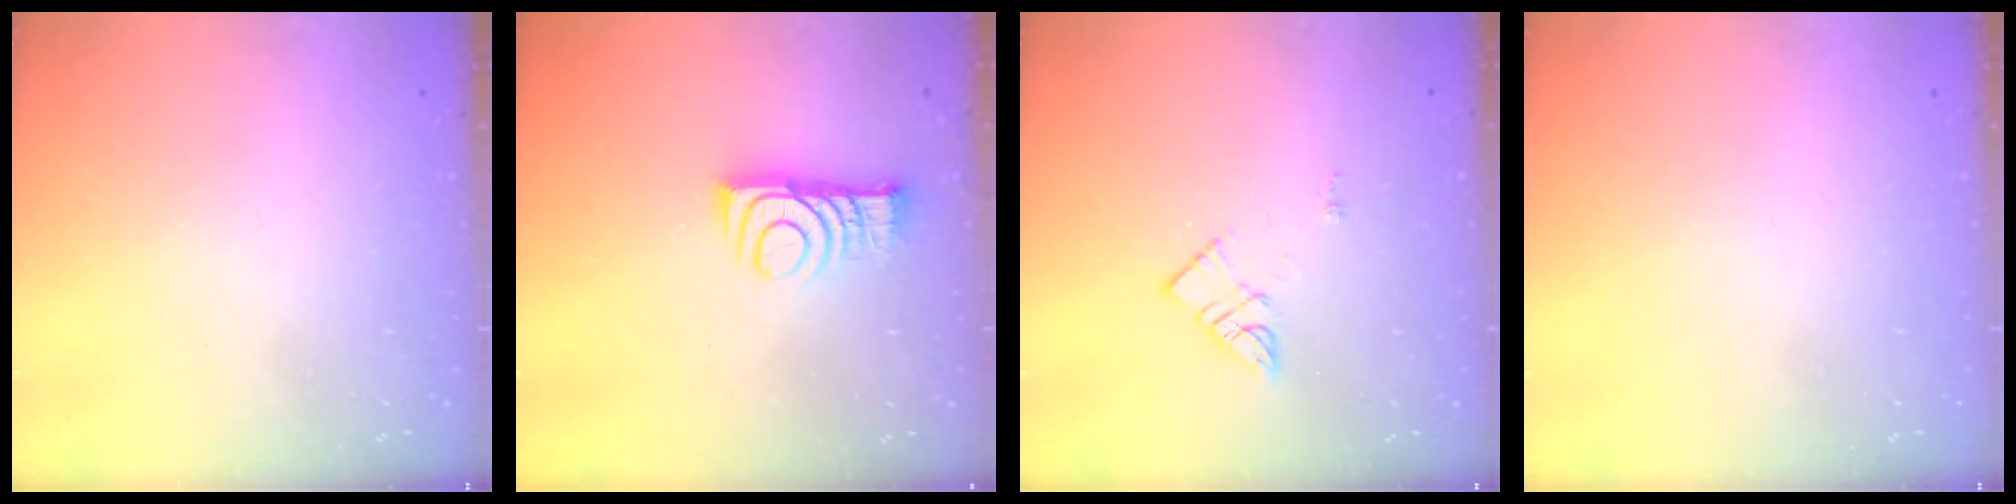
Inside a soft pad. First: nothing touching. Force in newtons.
{"total": 9.3, "press": 9.3, "slide": 0.2}
{"total": 6.2, "press": 6.2, "slide": 0.2}
{"total": 0.0}